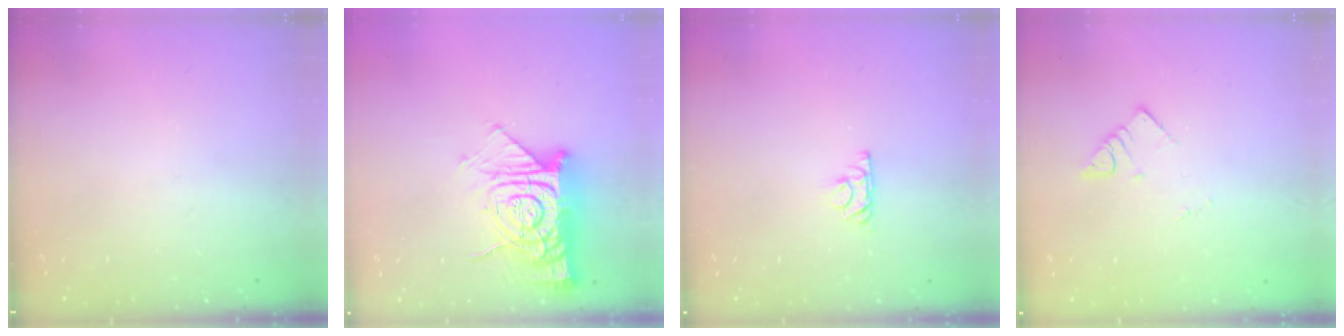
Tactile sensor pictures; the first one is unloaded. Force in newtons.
{"total": 15.5, "press": 15.5, "slide": 1.4}
{"total": 4.3, "press": 4.3, "slide": 0.7}
{"total": 2.7, "press": 2.7, "slide": 0.1}